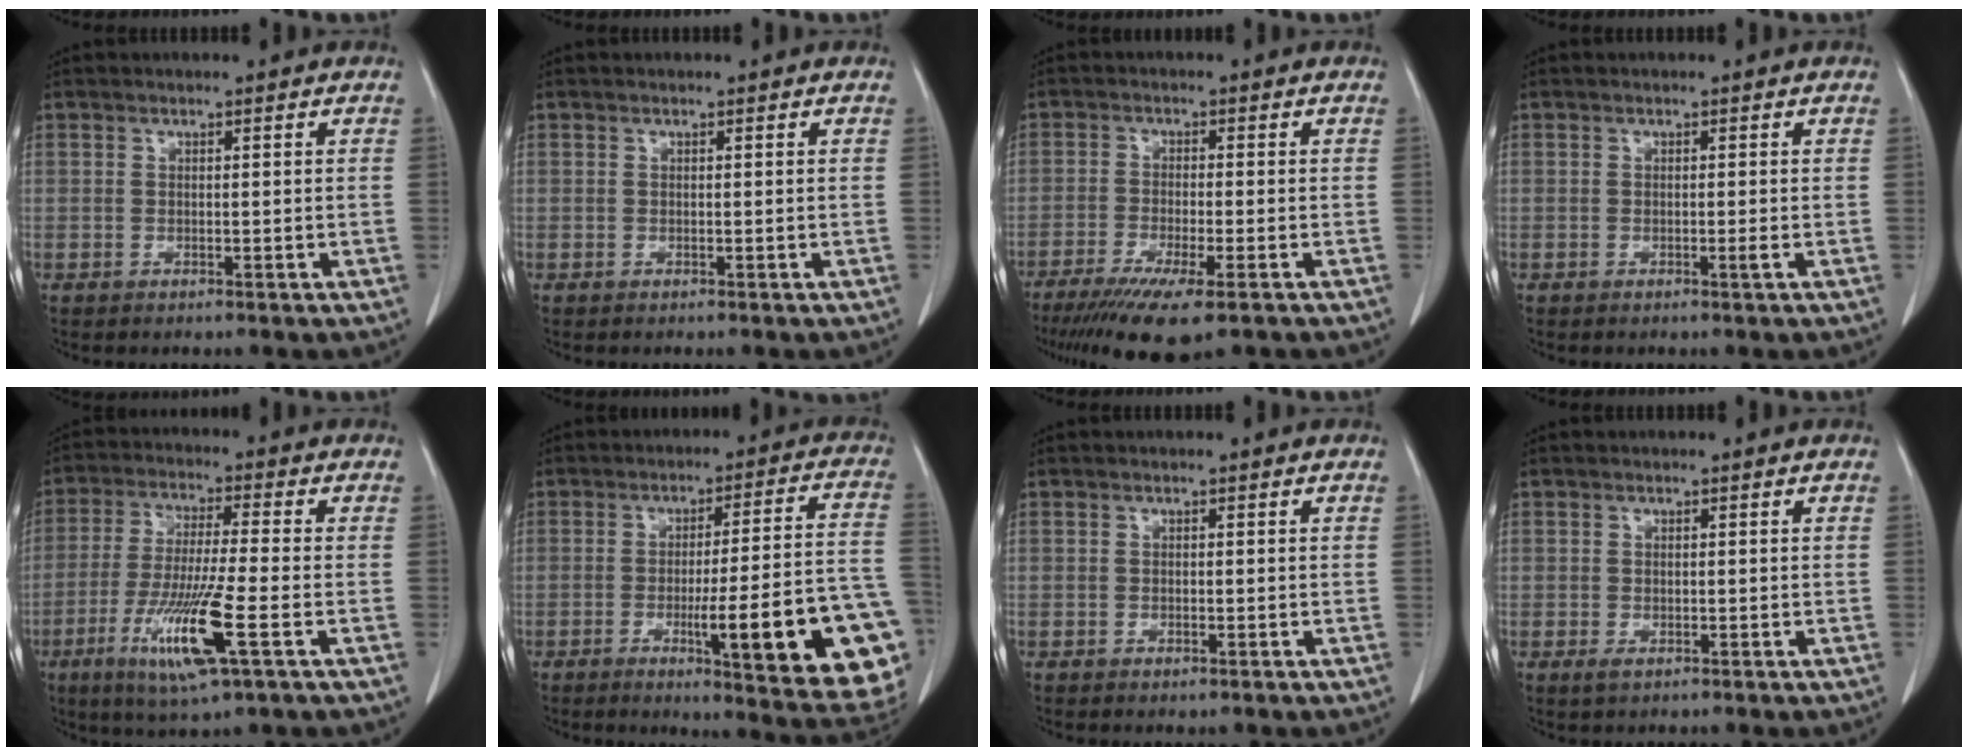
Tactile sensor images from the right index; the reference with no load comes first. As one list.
[{"total": 0.0}, {"total": 10.4, "force": [-7.1, 1.0, 7.5], "torque": [-0.121, -0.026, -0.110]}, {"total": 0.7, "force": [-0.3, -0.2, 0.7], "torque": [-0.009, -0.002, -0.005]}, {"total": 12.4, "force": [-4.7, 0.3, 11.4], "torque": [-0.227, -0.026, -0.086]}, {"total": 21.5, "force": [-6.8, 1.9, 20.3], "torque": [-0.173, 0.005, -0.080]}, {"total": 0.5, "force": [-0.3, 0.2, 0.4], "torque": [-0.007, -0.001, -0.002]}, {"total": 1.1, "force": [-0.5, 0.7, 0.7], "torque": [-0.011, 0.000, -0.003]}]